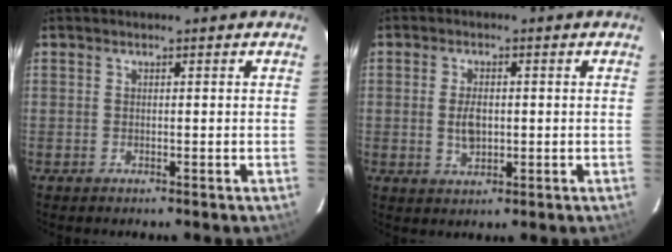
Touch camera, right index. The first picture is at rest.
{"total": 4.5, "force": [-0.3, 2.7, 3.6], "torque": [-0.069, 0.000, 0.000]}